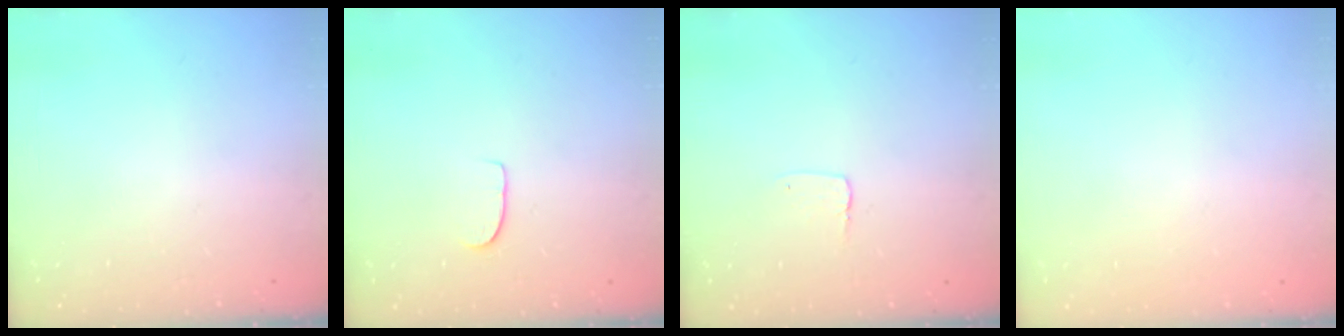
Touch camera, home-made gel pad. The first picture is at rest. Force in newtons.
{"total": 4.7, "press": 4.7, "slide": 0.3}
{"total": 2.9, "press": 2.9, "slide": 0.2}
{"total": 0.0}